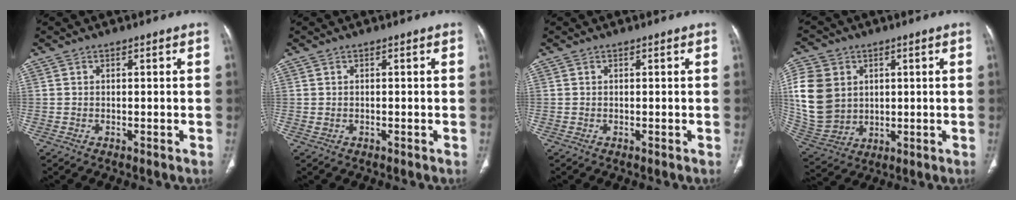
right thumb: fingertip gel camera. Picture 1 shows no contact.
{"total": 0.0}
{"total": 0.0}
{"total": 15.5, "force": [2.9, 12.6, 8.5], "torque": [-0.173, -0.004, 0.073]}